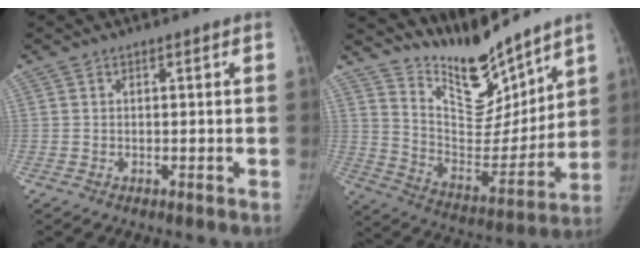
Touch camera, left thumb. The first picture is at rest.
{"total": 16.8, "force": [14.7, 4.6, 6.7], "torque": [-0.060, -0.113, 0.264]}